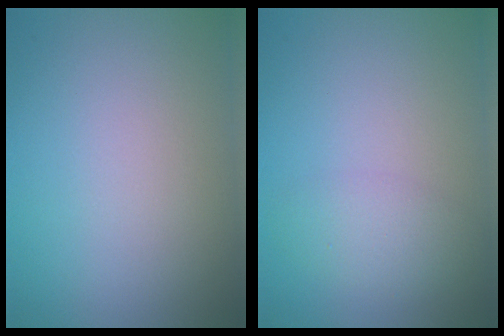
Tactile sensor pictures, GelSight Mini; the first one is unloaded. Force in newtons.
{"total": 2.2, "press": 2.2, "slide": 0.1}